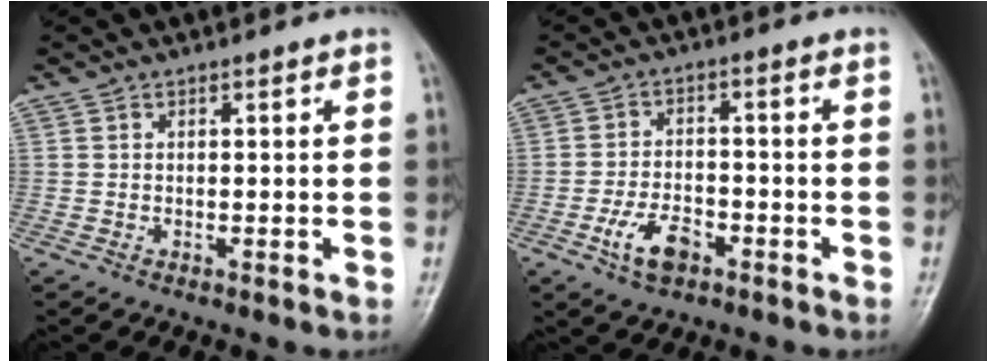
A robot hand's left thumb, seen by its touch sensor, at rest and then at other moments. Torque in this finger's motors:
{"motor_torque": [-0.29, 0.73, 0.85, 0.35, 0.03]}